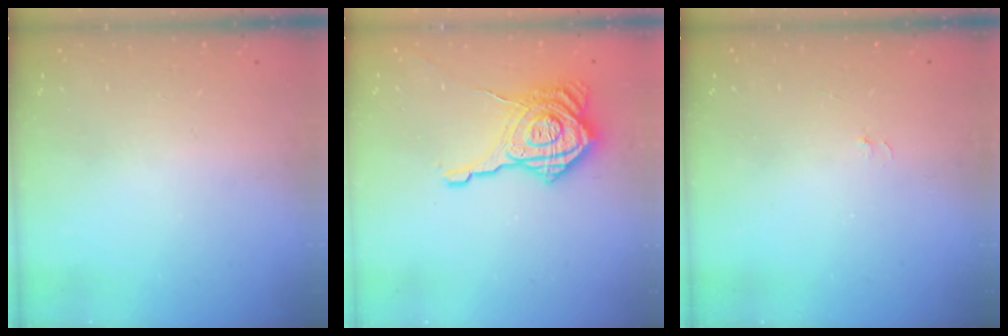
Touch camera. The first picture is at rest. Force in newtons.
{"total": 19.3, "press": 19.2, "slide": 1.4}
{"total": 2.8, "press": 2.8, "slide": 0.3}